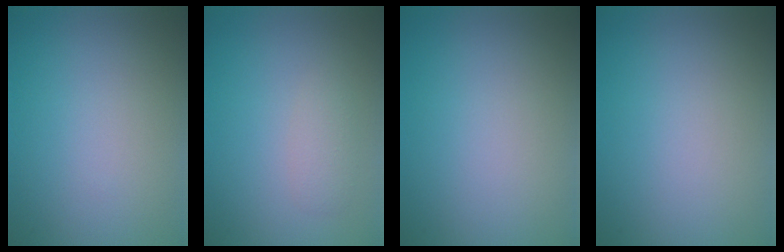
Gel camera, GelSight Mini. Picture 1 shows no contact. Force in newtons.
{"total": 1.3, "press": 1.3, "slide": 0.1}
{"total": 0.0}
{"total": 0.0}